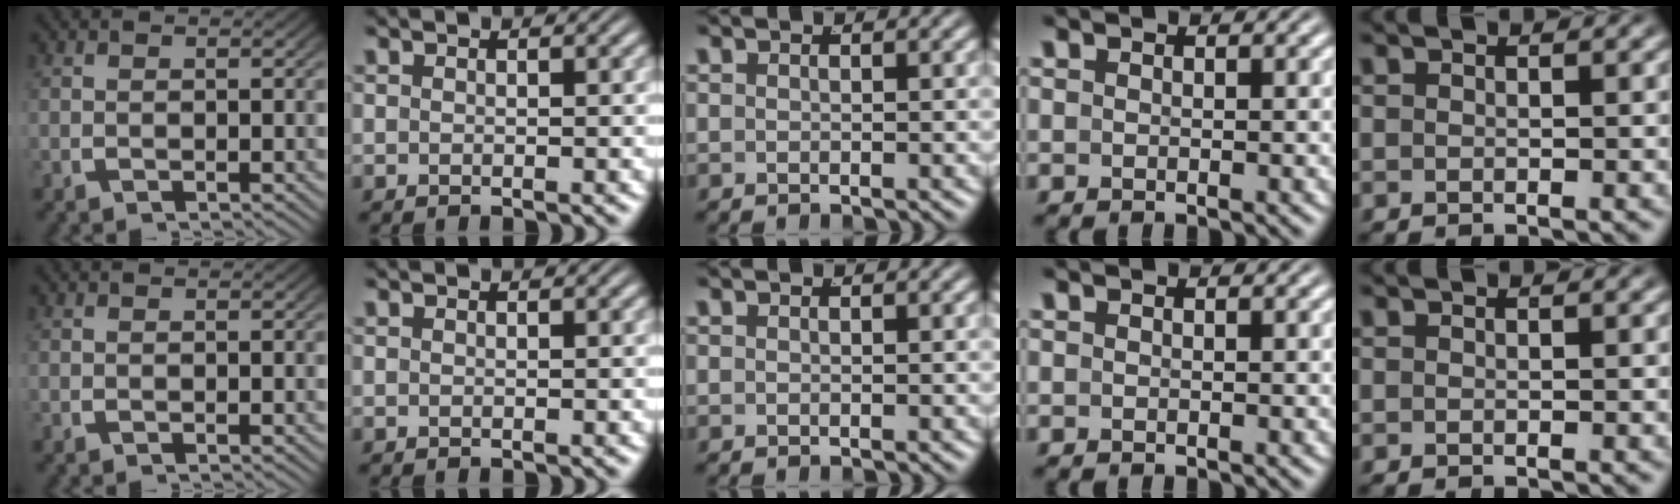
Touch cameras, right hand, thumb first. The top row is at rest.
{}